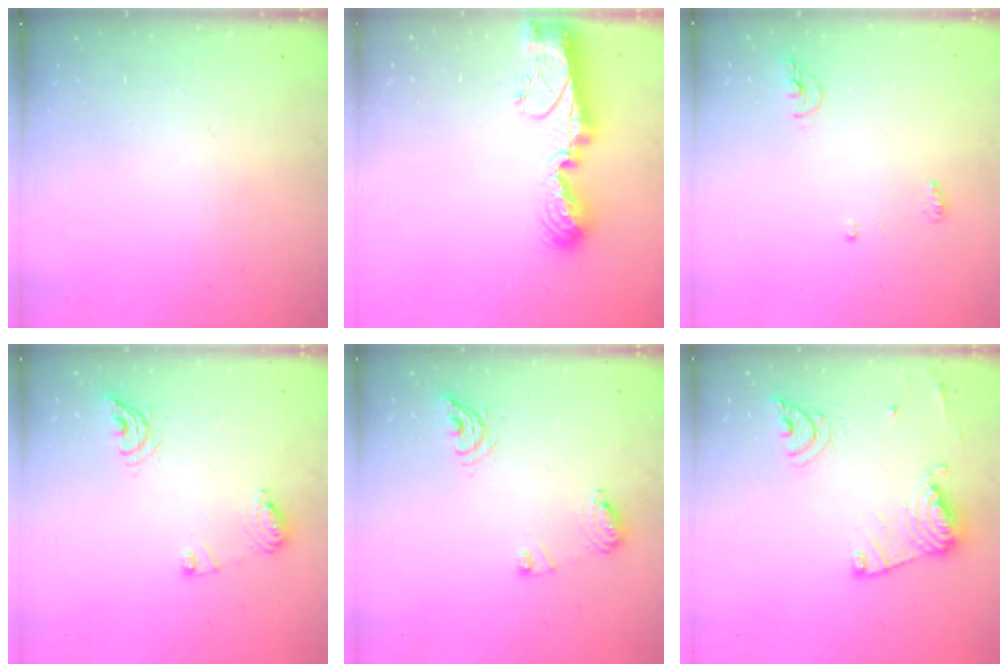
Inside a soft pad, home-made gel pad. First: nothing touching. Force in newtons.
{"total": 11.3, "press": 11.2, "slide": 1.0}
{"total": 5.2, "press": 5.0, "slide": 1.2}
{"total": 9.0, "press": 9.0, "slide": 0.7}
{"total": 9.0, "press": 9.0, "slide": 0.7}
{"total": 14.5, "press": 14.5, "slide": 1.3}